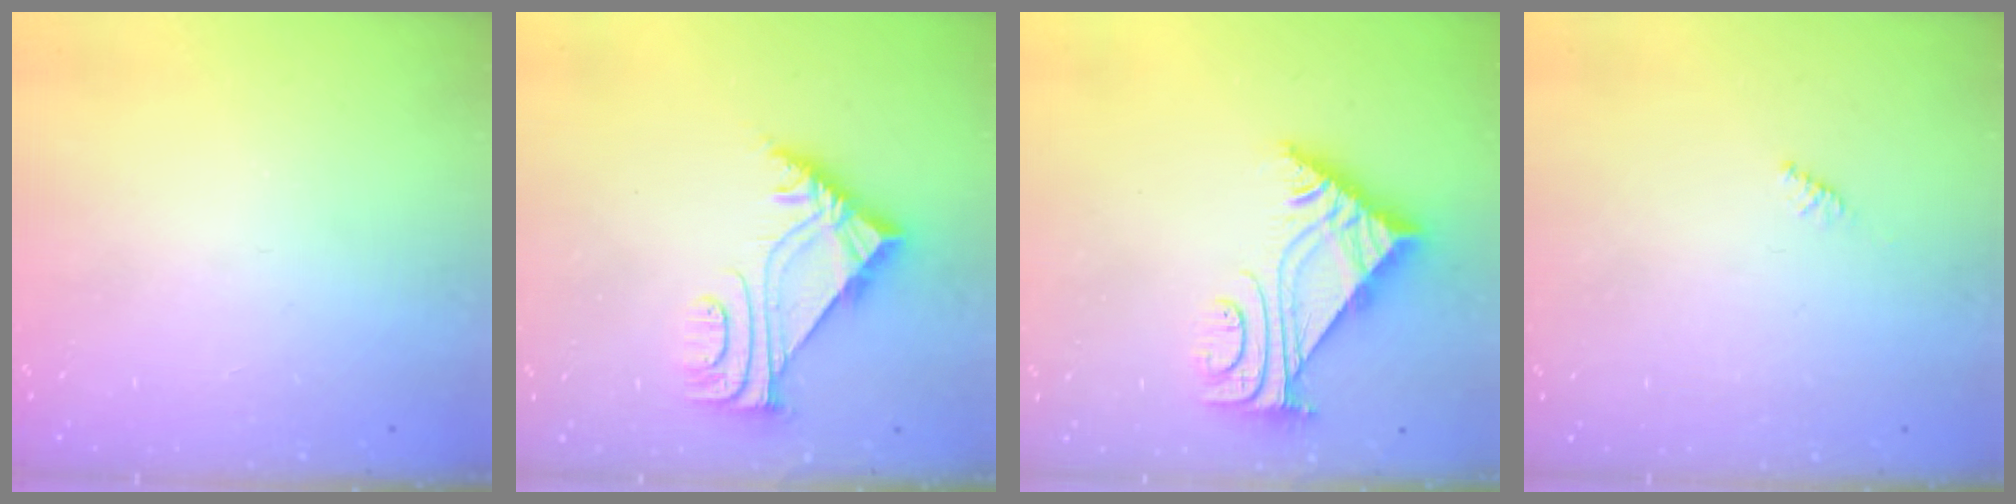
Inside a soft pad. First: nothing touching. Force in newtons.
{"total": 6.3, "press": 6.3, "slide": 0.3}
{"total": 5.6, "press": 5.5, "slide": 0.8}
{"total": 1.6, "press": 1.5, "slide": 0.4}